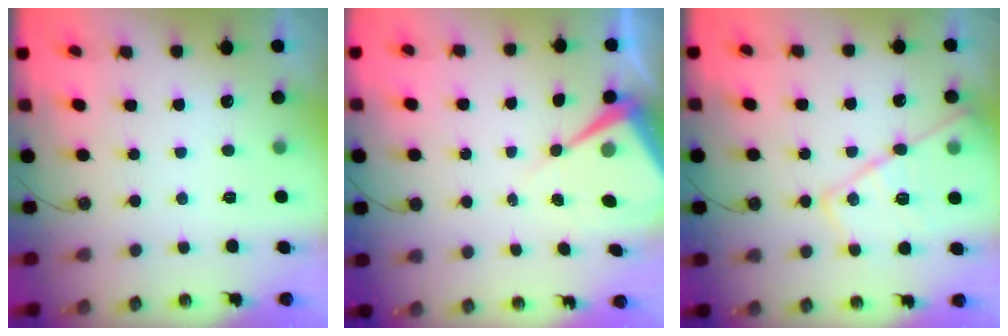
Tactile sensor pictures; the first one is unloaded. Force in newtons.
{"total": 7.7, "press": 7.7, "slide": 0.6}
{"total": 17.1, "press": 17.1, "slide": 1.1}